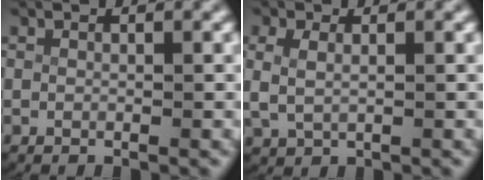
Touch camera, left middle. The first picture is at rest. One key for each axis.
{"total": 3.1, "fx": 0.6, "fy": 2.5, "fz": 1.8, "tx": -0.056, "ty": -0.006, "tz": 0.019}